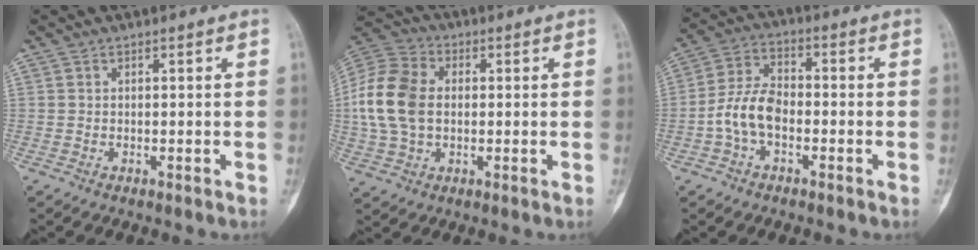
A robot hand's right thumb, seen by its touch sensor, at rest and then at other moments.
{"total": 13.9, "force": [0.5, 9.7, 9.9], "torque": [-0.197, 0.020, 0.004]}
{"total": 8.3, "force": [-2.3, 5.0, 6.2], "torque": [-0.121, 0.030, -0.053]}